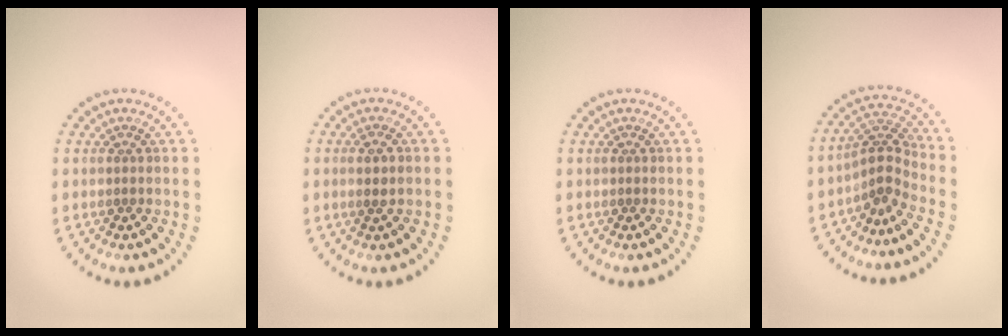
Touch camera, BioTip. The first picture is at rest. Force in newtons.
{"total": 0.9, "press": 0.8, "slide": 0.4}
{"total": 0.0}
{"total": 2.8, "press": 1.9, "slide": 2.1}